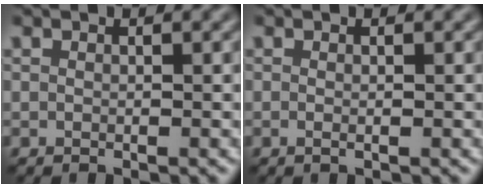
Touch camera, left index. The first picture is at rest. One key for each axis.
{"total": 0.7, "fx": 0.1, "fy": 0.0, "fz": 0.7, "tx": -0.011, "ty": -0.004, "tz": -0.001}